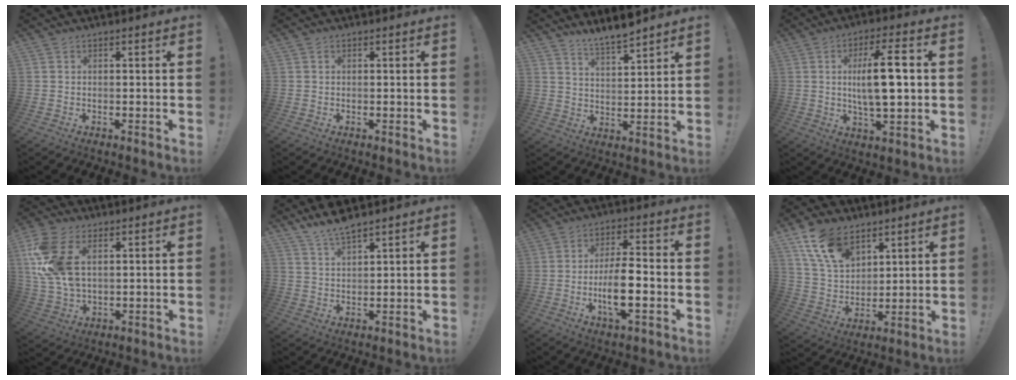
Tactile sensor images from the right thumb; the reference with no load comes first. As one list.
[{"total": 0.0}, {"total": 7.2, "force": [6.7, 0.5, 2.7], "torque": [-0.049, -0.049, 0.120]}, {"total": 13.4, "force": [1.3, 3.6, 12.9], "torque": [-0.224, -0.004, 0.011]}, {"total": 15.4, "force": [4.8, 9.6, 11.1], "torque": [-0.221, -0.016, 0.089]}, {"total": 5.9, "force": [5.3, 0.8, 2.5], "torque": [-0.054, -0.032, 0.097]}, {"total": 10.6, "force": [-2.7, 3.1, 9.8], "torque": [-0.195, 0.002, -0.054]}, {"total": 14.2, "force": [8.8, 8.7, 6.9], "torque": [-0.125, -0.040, 0.169]}]